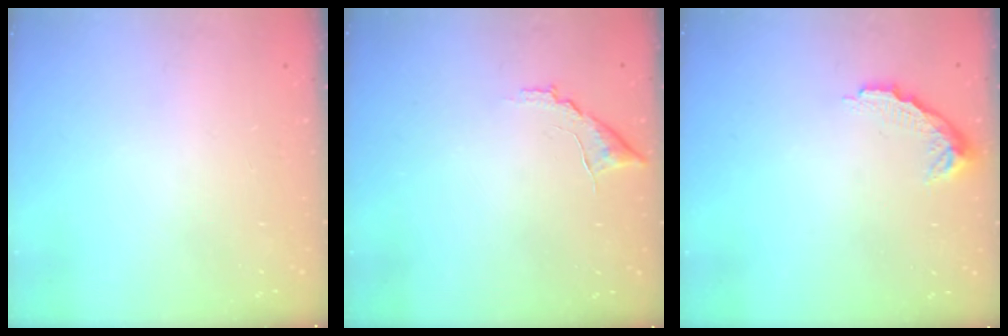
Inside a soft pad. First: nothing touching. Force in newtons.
{"total": 7.2, "press": 7.2, "slide": 0.3}
{"total": 7.6, "press": 7.6, "slide": 0.4}